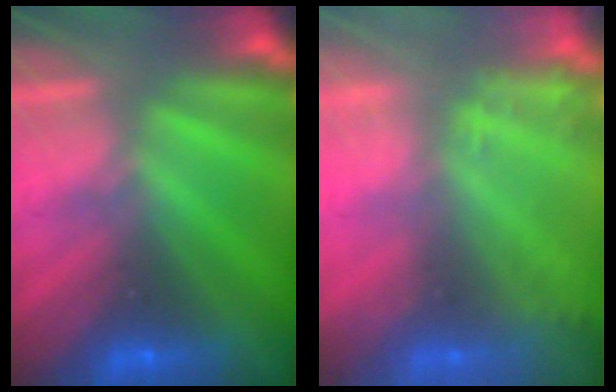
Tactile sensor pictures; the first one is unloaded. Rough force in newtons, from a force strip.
{"total": 1.8}